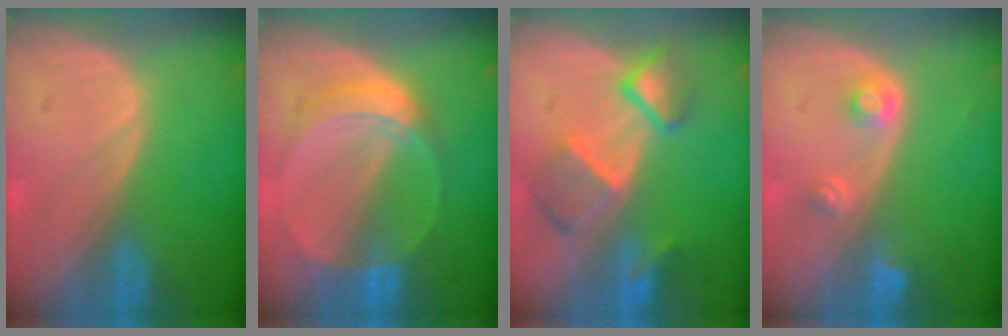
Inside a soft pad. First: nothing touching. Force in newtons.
{"total": 6.1, "press": 5.6, "slide": 2.4}
{"total": 7.6, "press": 6.7, "slide": 3.5}
{"total": 2.9, "press": 2.7, "slide": 1.0}